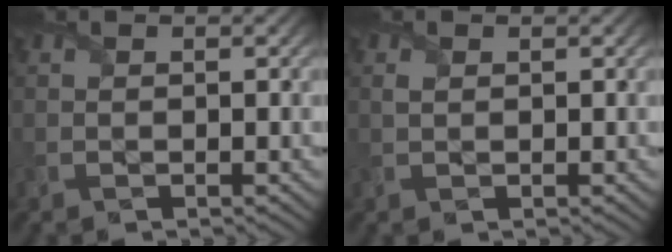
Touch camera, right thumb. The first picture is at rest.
{"total": 0.7, "force": [0.4, 0.4, 0.5], "torque": [-0.017, 0.003, 0.005]}